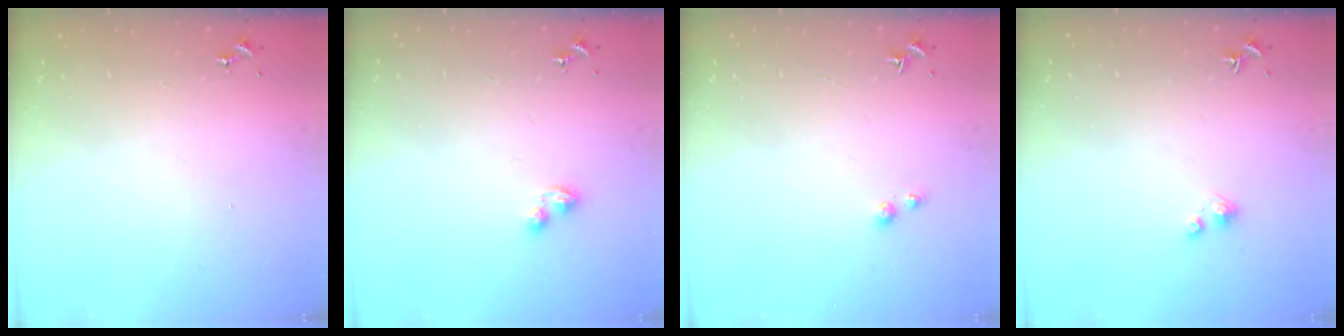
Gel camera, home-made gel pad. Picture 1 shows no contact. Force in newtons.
{"total": 3.5, "press": 3.5, "slide": 0.4}
{"total": 3.0, "press": 3.0, "slide": 0.2}
{"total": 2.8, "press": 2.8, "slide": 0.3}